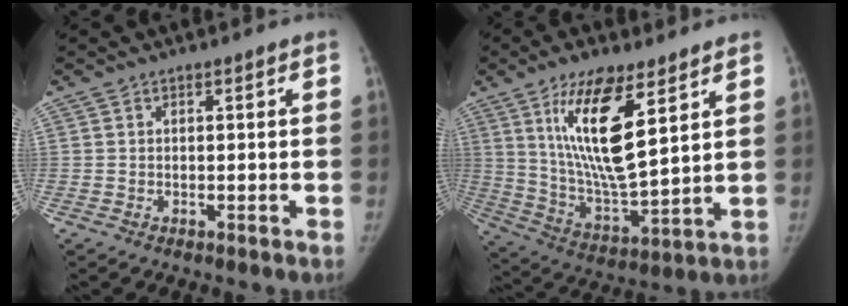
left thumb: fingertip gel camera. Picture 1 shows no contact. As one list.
[{"total": 17.1, "force": [7.8, 5.5, 14.2], "torque": [-0.244, -0.046, 0.151]}]